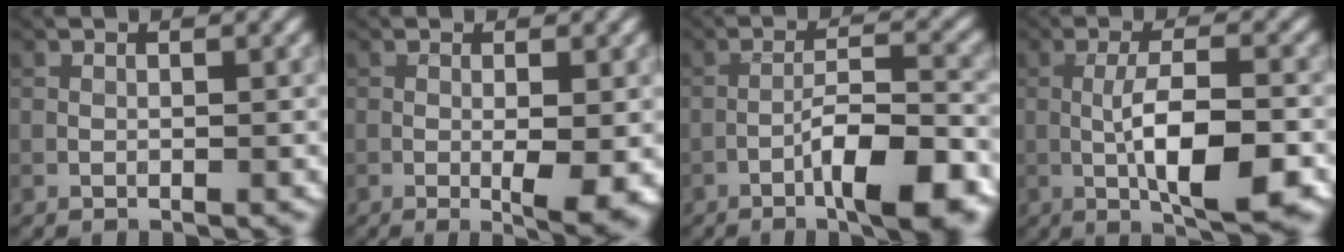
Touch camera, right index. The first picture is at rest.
{"total": 3.7, "force": [-0.6, 0.5, 3.6], "torque": [-0.056, -0.007, -0.007]}
{"total": 7.7, "force": [-4.1, 1.4, 6.4], "torque": [-0.101, 0.016, -0.067]}
{"total": 7.2, "force": [-1.7, 1.7, 6.8], "torque": [-0.115, 0.001, -0.029]}